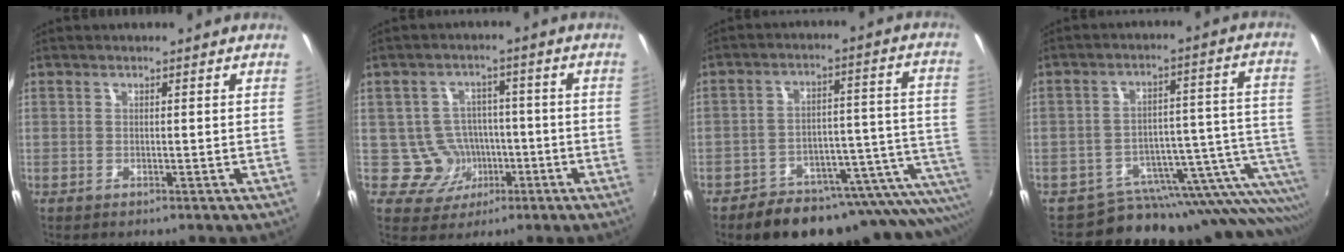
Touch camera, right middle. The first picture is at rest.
{"total": 6.0, "force": [-1.8, 5.7, 1.0], "torque": [-0.031, 0.020, -0.016]}
{"total": 22.8, "force": [-17.2, 8.5, 12.2], "torque": [-0.148, -0.004, -0.226]}
{"total": 16.3, "force": [-12.4, 7.1, 7.8], "torque": [-0.089, -0.001, -0.180]}